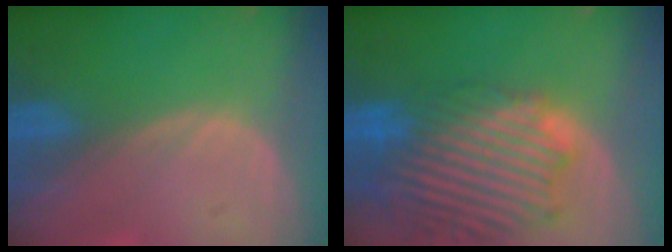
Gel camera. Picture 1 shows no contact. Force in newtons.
{"total": 14.0, "press": 11.9, "slide": 7.2}